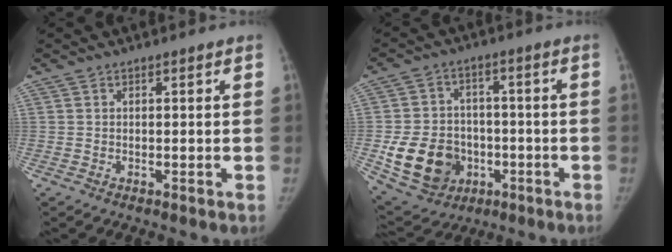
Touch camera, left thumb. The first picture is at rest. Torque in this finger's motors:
{"motor_torque": [1.23, 1.50, 0.38, -0.33, 0.34]}